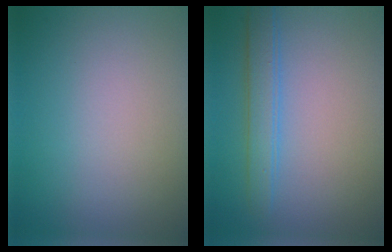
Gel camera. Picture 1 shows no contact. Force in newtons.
{"total": 2.7, "press": 2.7, "slide": 0.1}